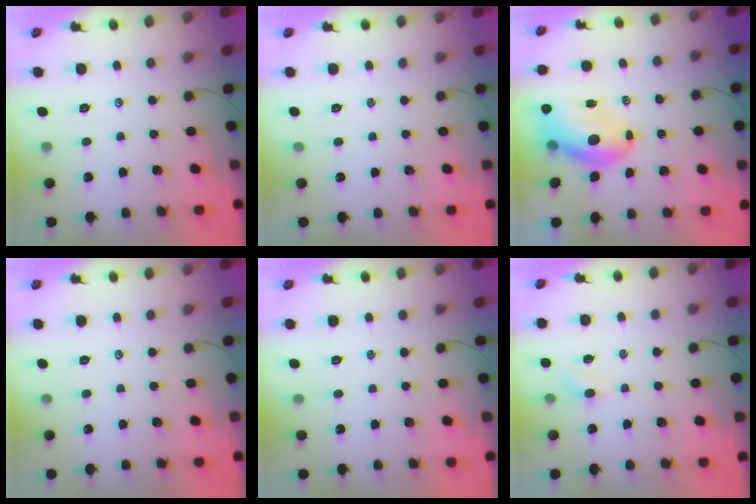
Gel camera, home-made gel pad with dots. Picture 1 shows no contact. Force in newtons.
{"total": 0.0}
{"total": 9.8, "press": 9.4, "slide": 3.0}
{"total": 0.0}
{"total": 0.0}
{"total": 2.8, "press": 2.7, "slide": 0.9}